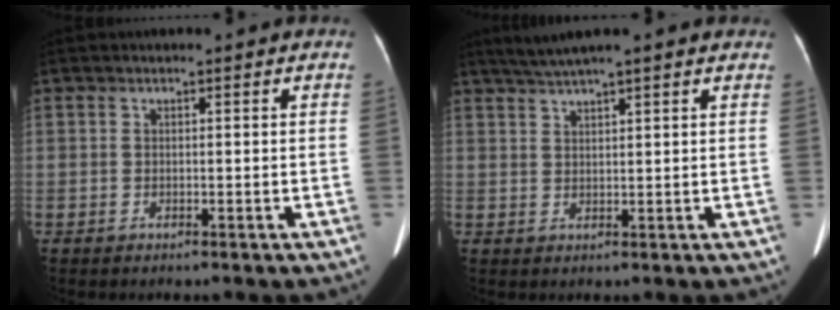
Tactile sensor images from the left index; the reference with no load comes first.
{"total": 7.9, "force": [6.5, 0.3, 4.5], "torque": [-0.075, 0.040, 0.096]}